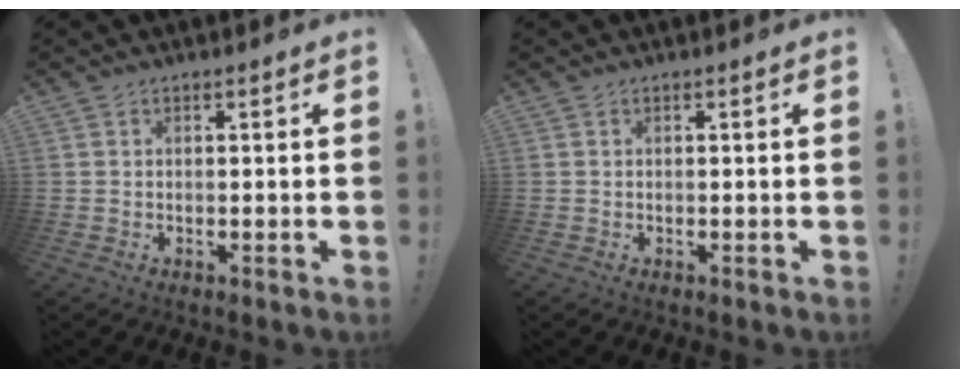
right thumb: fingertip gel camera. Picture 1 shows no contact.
{"total": 0.0}